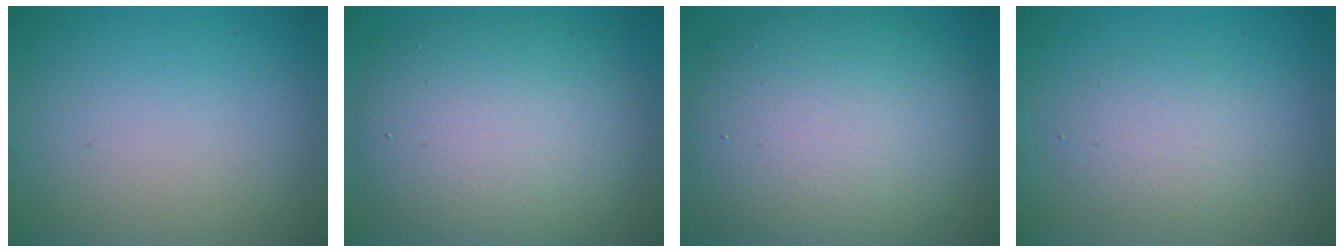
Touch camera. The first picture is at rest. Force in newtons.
{"total": 9.0, "press": 8.9, "slide": 0.9}
{"total": 10.7, "press": 10.7, "slide": 0.4}
{"total": 2.5, "press": 2.5, "slide": 0.2}